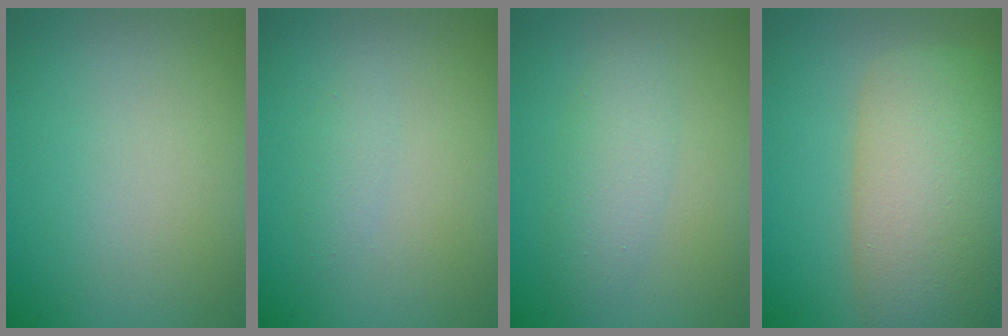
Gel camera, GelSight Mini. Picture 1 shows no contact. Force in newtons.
{"total": 0.9, "press": 0.9, "slide": 0.1}
{"total": 2.8, "press": 2.8, "slide": 0.1}
{"total": 10.6, "press": 10.6, "slide": 0.5}